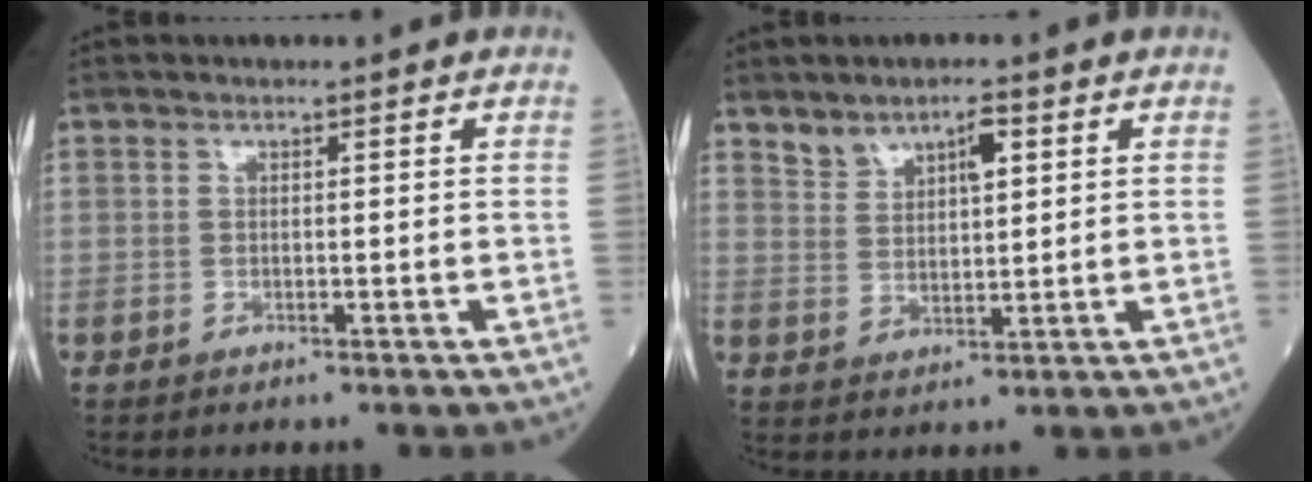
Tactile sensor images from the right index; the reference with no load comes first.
{"total": 4.9, "force": [3.2, 1.8, 3.2], "torque": [-0.061, 0.008, 0.061]}